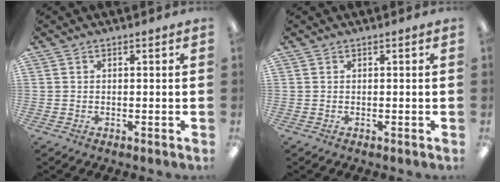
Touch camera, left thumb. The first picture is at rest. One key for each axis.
{"total": 0.0}